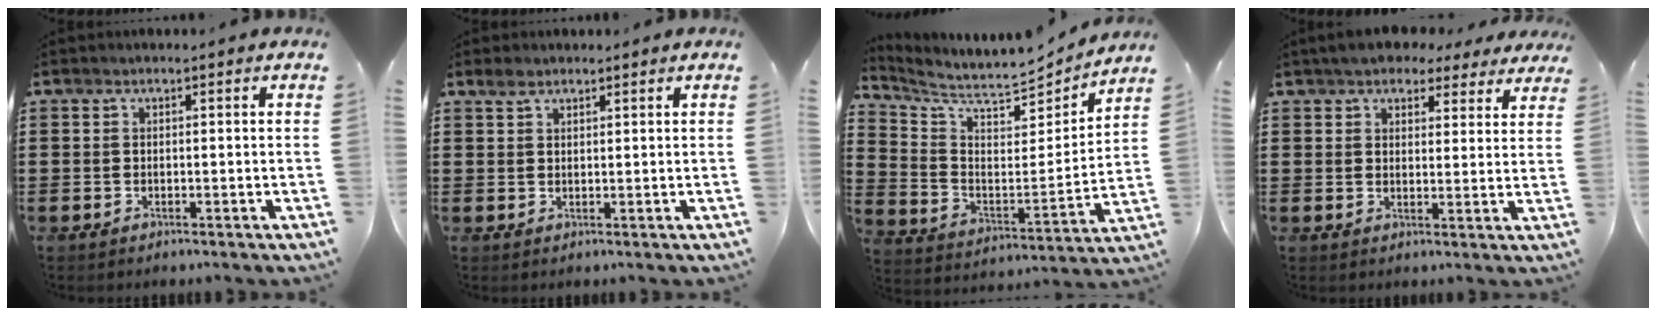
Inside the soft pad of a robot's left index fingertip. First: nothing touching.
{"total": 1.8, "force": [1.4, 0.8, 0.8], "torque": [-0.019, 0.003, 0.028]}
{"total": 6.5, "force": [6.2, 0.9, 1.6], "torque": [-0.067, -0.057, 0.101]}
{"total": 5.1, "force": [4.5, 1.9, 1.4], "torque": [-0.046, -0.004, 0.085]}